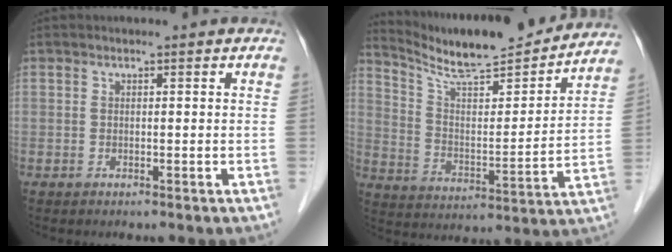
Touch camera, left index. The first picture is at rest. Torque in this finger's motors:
{"motor_torque": [0.21, -0.12, 0.16, 0.03]}